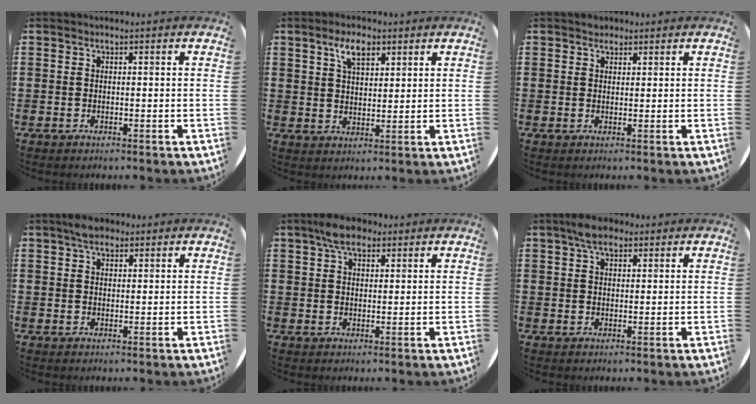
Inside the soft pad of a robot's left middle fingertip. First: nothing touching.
{"total": 4.9, "force": [3.1, 2.2, 3.1], "torque": [-0.054, 0.002, 0.052]}
{"total": 1.3, "force": [1.2, 0.6, 0.1], "torque": [0.005, -0.001, 0.021]}
{"total": 2.9, "force": [2.3, 1.3, 1.1], "torque": [-0.018, 0.006, 0.041]}
{"total": 4.7, "force": [3.5, 2.2, 2.2], "torque": [-0.036, 0.003, 0.061]}
{"total": 3.9, "force": [2.8, 1.8, 2.0], "torque": [-0.036, 0.007, 0.051]}